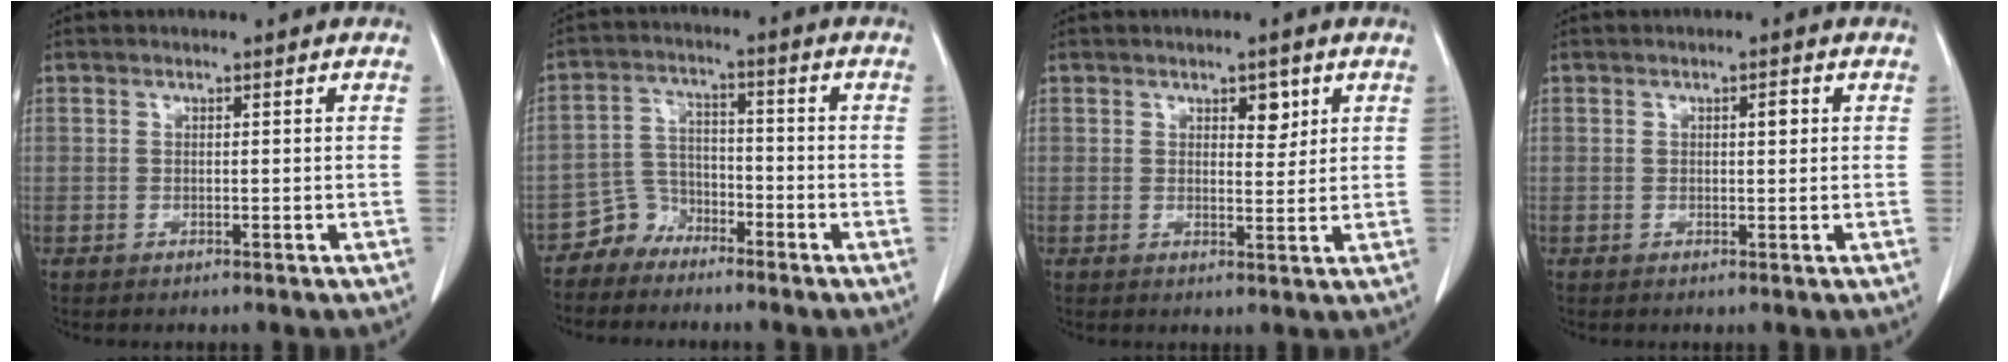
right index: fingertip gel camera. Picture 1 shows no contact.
{"total": 4.6, "force": [-3.8, 2.6, -0.3], "torque": [0.011, 0.013, -0.074]}
{"total": 3.0, "force": [1.5, 1.4, 2.1], "torque": [-0.026, -0.003, 0.024]}
{"total": 1.6, "force": [0.5, 0.6, 1.4], "torque": [-0.021, 0.002, 0.008]}